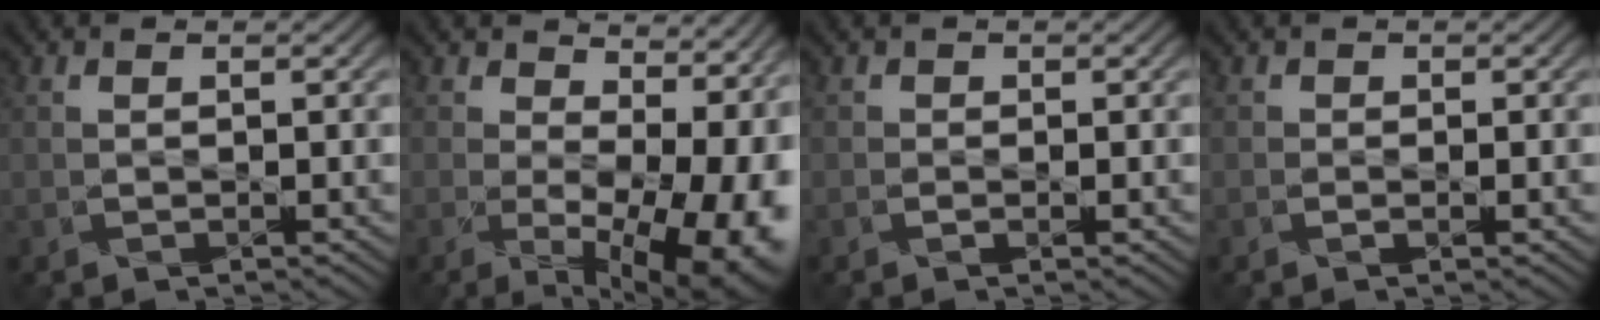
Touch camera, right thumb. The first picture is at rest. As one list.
[{"total": 14.8, "force": [-0.8, 8.6, 12.0], "torque": [-0.144, -0.038, 0.026]}, {"total": 0.7, "force": [-0.6, 0.4, 0.0], "torque": [0.002, -0.008, -0.013]}, {"total": 1.0, "force": [-0.7, 0.5, 0.4], "torque": [-0.005, -0.009, -0.014]}]